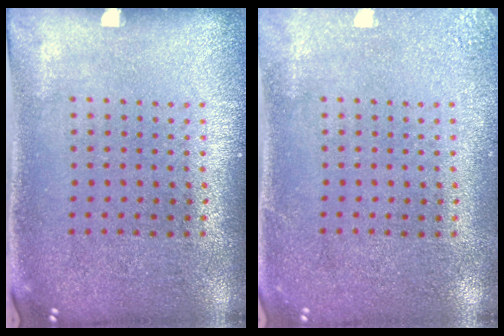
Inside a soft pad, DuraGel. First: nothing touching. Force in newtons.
{"total": 2.0, "press": 2.0, "slide": 0.3}